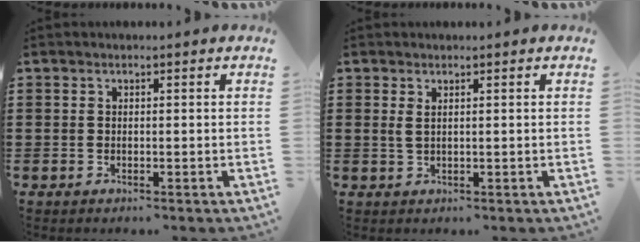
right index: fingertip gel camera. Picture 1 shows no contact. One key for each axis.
{"total": 1.2, "fx": 0.6, "fy": 0.3, "fz": 1.0, "tx": -0.021, "ty": 0.002, "tz": 0.010}